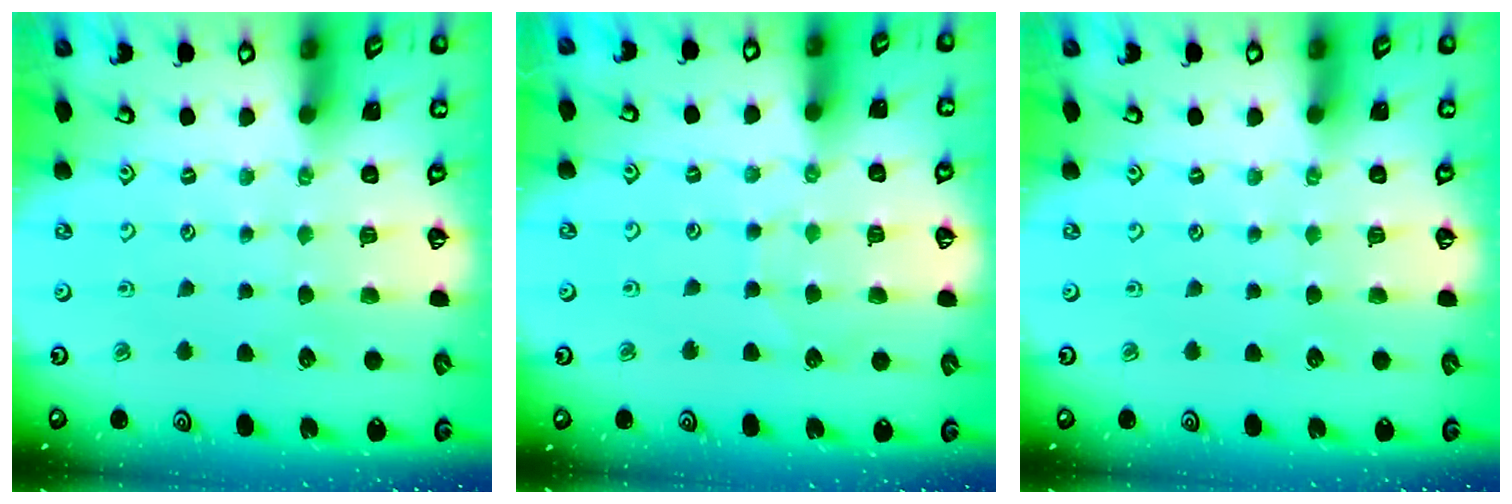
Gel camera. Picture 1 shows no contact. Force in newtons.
{"total": 4.9, "press": 4.9, "slide": 0.5}
{"total": 0.0}